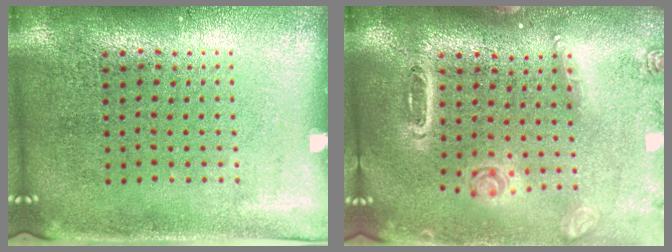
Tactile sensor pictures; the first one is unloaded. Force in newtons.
{"total": 1.5, "press": 1.5, "slide": 0.1}